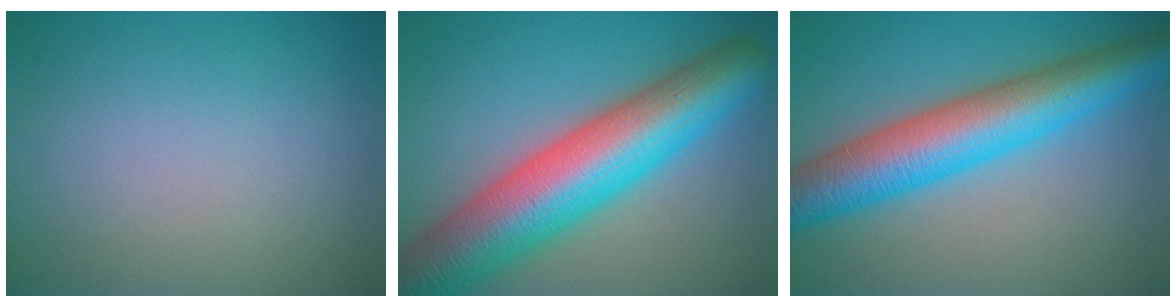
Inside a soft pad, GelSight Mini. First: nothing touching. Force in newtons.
{"total": 13.1, "press": 13.1, "slide": 0.4}
{"total": 9.5, "press": 9.5, "slide": 0.1}